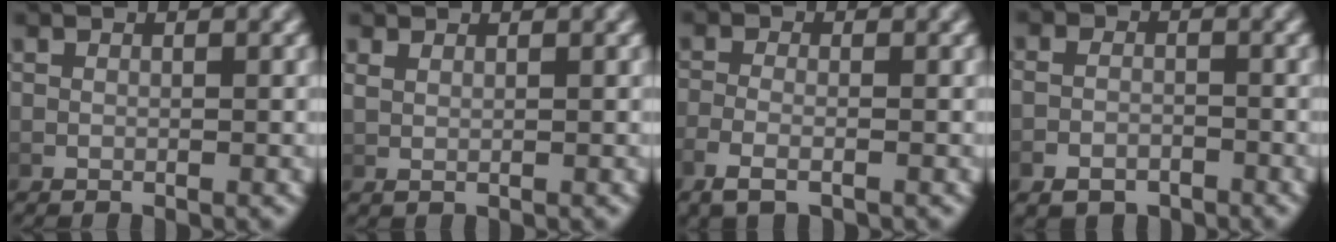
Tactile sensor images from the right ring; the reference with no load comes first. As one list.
[{"total": 1.0, "force": [0.8, 0.0, 0.5], "torque": [-0.006, 0.000, 0.022]}, {"total": 2.7, "force": [-1.7, 0.9, 2.0], "torque": [-0.050, -0.008, -0.024]}, {"total": 3.2, "force": [-2.4, 2.1, 0.8], "torque": [-0.008, -0.010, -0.040]}]